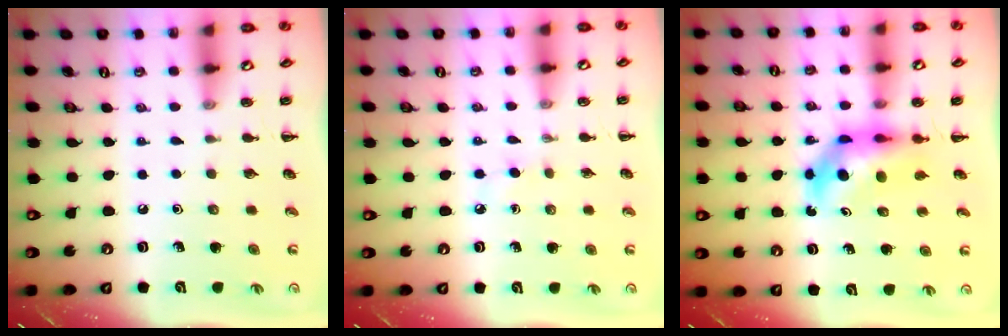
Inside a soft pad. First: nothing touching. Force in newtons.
{"total": 2.4, "press": 2.2, "slide": 1.0}
{"total": 5.9, "press": 5.7, "slide": 1.2}